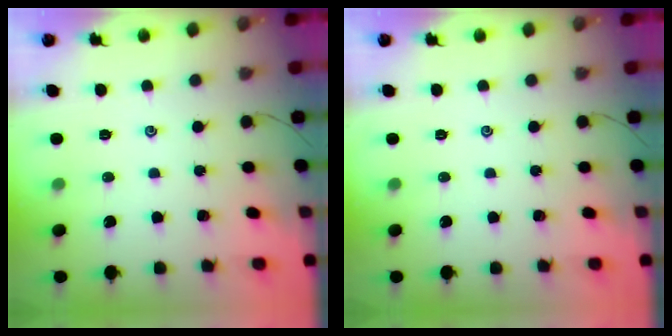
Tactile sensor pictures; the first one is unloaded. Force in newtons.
{"total": 0.0}